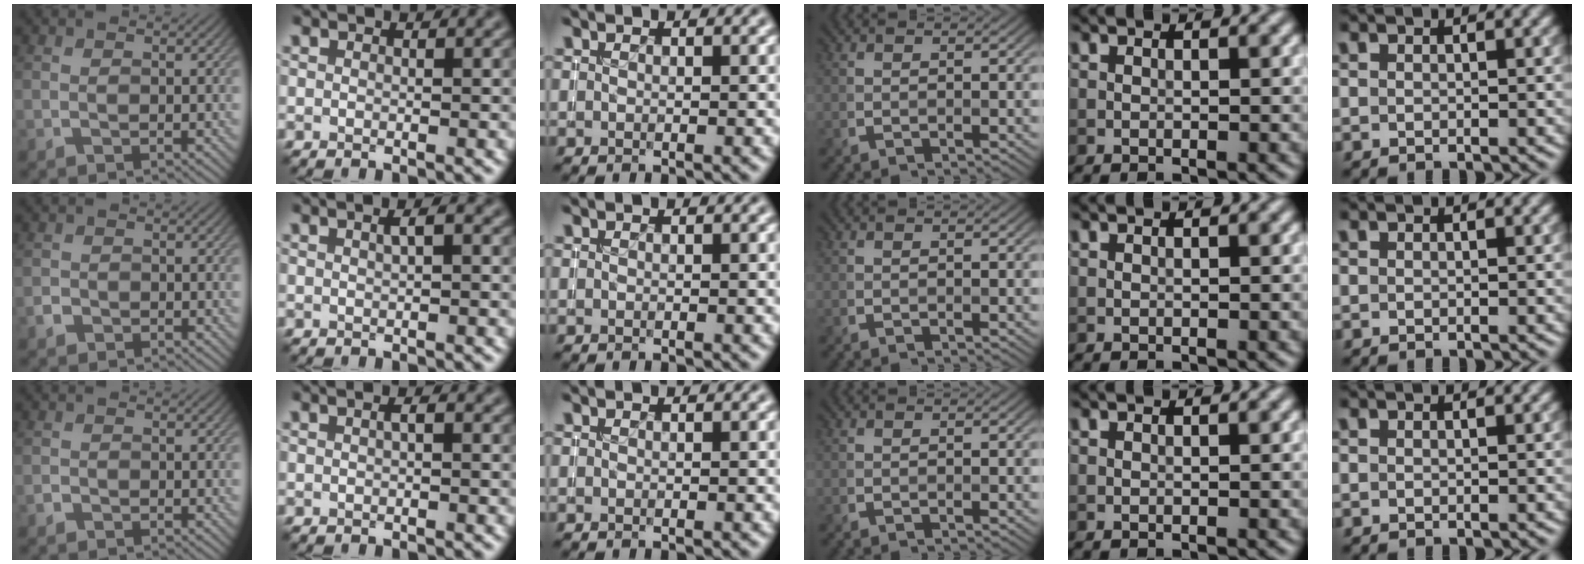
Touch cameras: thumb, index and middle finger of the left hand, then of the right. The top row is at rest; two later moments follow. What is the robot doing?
{"motion": "insert", "object": "coin"}